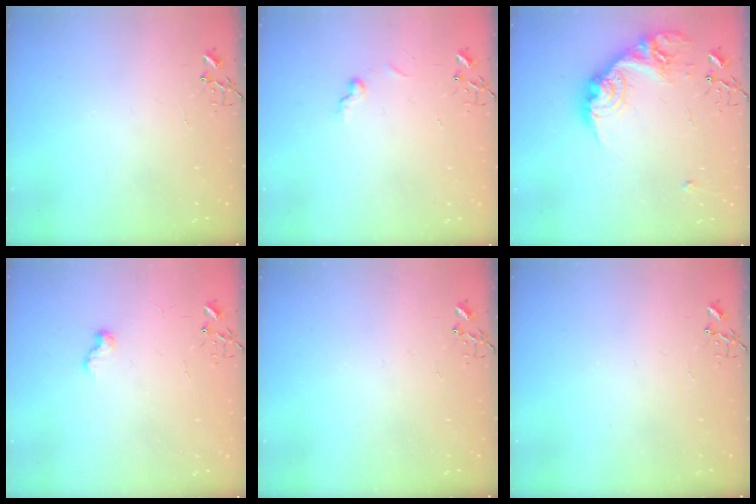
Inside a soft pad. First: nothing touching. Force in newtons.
{"total": 6.1, "press": 6.1, "slide": 0.6}
{"total": 19.5, "press": 19.5, "slide": 1.1}
{"total": 7.5, "press": 7.5, "slide": 0.7}
{"total": 0.0}
{"total": 0.0}